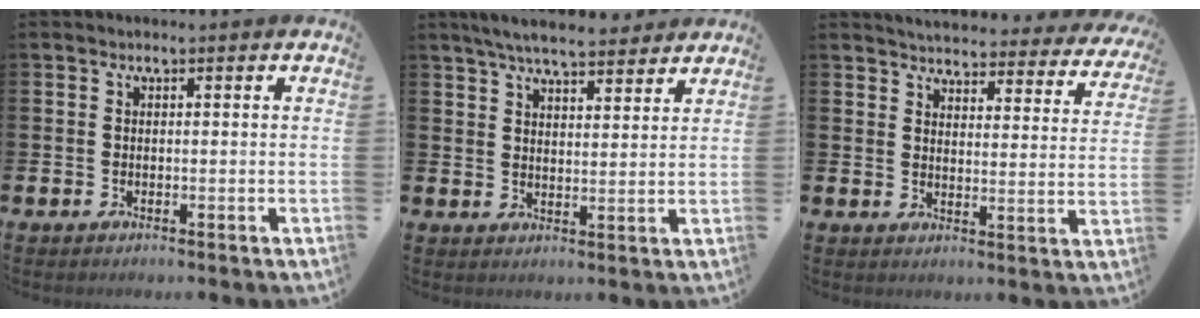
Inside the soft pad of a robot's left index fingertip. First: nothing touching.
{"total": 5.9, "force": [5.6, 1.0, 1.6], "torque": [-0.034, -0.024, 0.099]}
{"total": 4.1, "force": [4.1, 0.6, 0.4], "torque": [-0.023, -0.037, 0.066]}